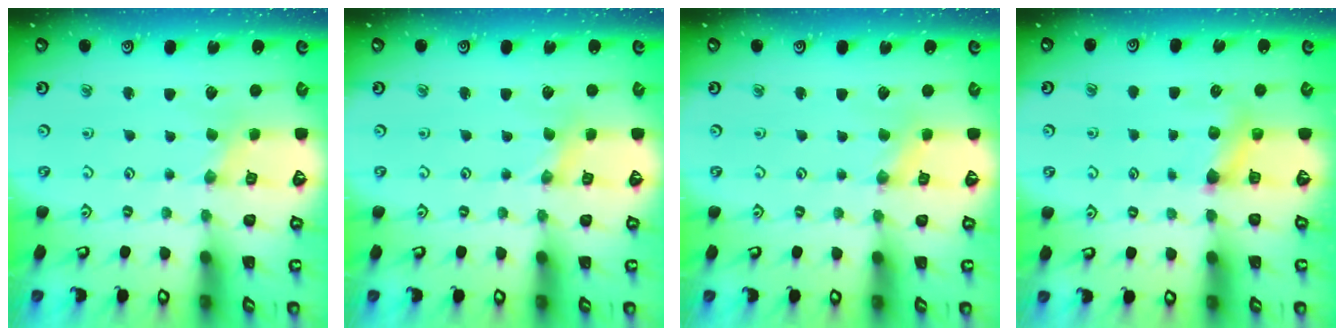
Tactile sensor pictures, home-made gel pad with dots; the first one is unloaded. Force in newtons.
{"total": 0.0}
{"total": 0.8, "press": 0.7, "slide": 0.1}
{"total": 5.0, "press": 5.0, "slide": 0.7}